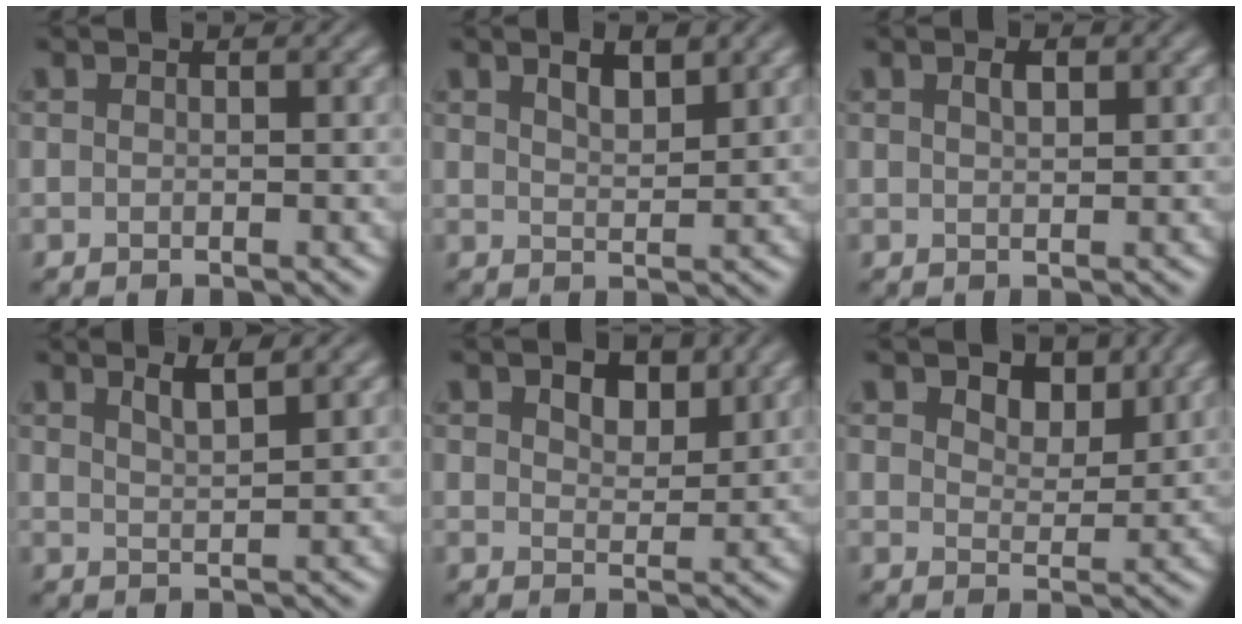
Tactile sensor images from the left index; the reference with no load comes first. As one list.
[{"total": 2.6, "force": [1.7, 0.8, 1.7], "torque": [-0.031, 0.000, 0.033]}, {"total": 1.3, "force": [0.6, 0.6, 1.0], "torque": [-0.019, 0.002, 0.013]}, {"total": 2.4, "force": [1.6, 0.6, 1.7], "torque": [-0.021, 0.004, 0.027]}, {"total": 3.3, "force": [1.9, 1.9, 2.0], "torque": [-0.034, -0.001, 0.029]}, {"total": 3.3, "force": [2.0, 2.0, 1.8], "torque": [-0.035, -0.005, 0.024]}]